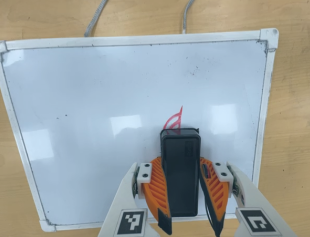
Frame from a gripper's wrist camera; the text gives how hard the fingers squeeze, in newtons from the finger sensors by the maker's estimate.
{"total": 12.0, "left": 10.6, "right": 13.5}